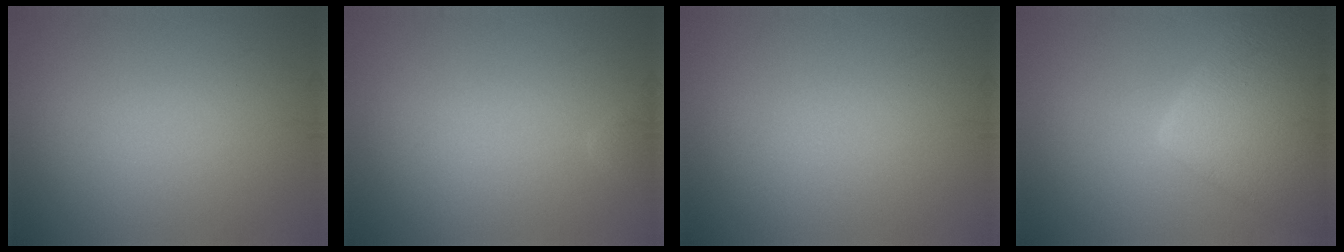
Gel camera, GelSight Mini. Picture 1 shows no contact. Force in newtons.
{"total": 0.8, "press": 0.8, "slide": 0.1}
{"total": 0.0}
{"total": 8.2, "press": 8.2, "slide": 0.5}